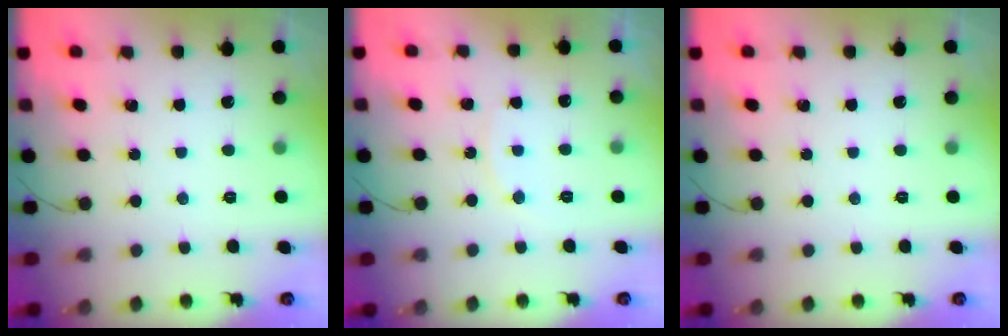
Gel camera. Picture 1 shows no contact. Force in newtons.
{"total": 5.2, "press": 5.2, "slide": 0.5}
{"total": 0.0}